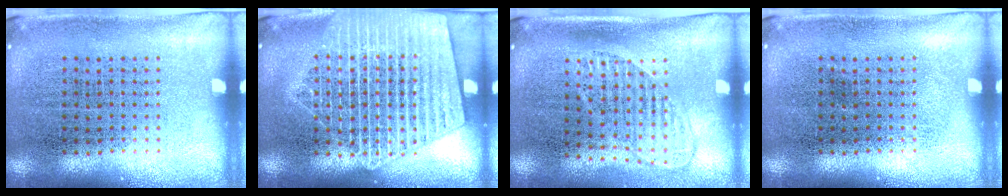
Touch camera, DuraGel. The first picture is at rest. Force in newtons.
{"total": 3.8, "press": 3.8, "slide": 0.4}
{"total": 1.4, "press": 1.2, "slide": 0.7}
{"total": 0.0}